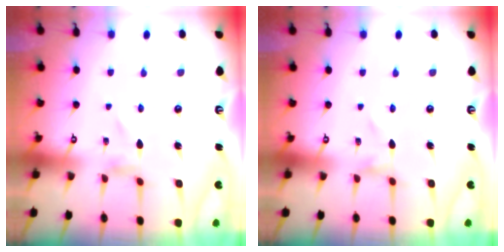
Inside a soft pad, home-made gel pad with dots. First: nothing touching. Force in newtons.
{"total": 0.0}